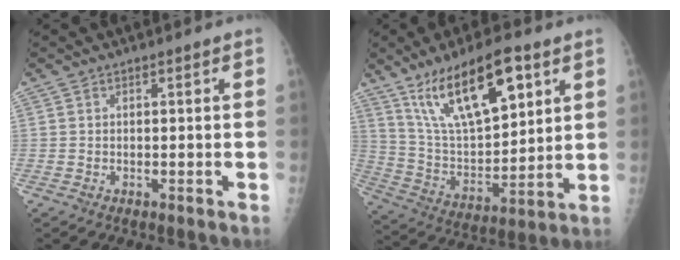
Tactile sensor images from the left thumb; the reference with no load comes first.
{"total": 19.0, "force": [10.4, 7.4, 14.1], "torque": [-0.205, -0.040, 0.199]}